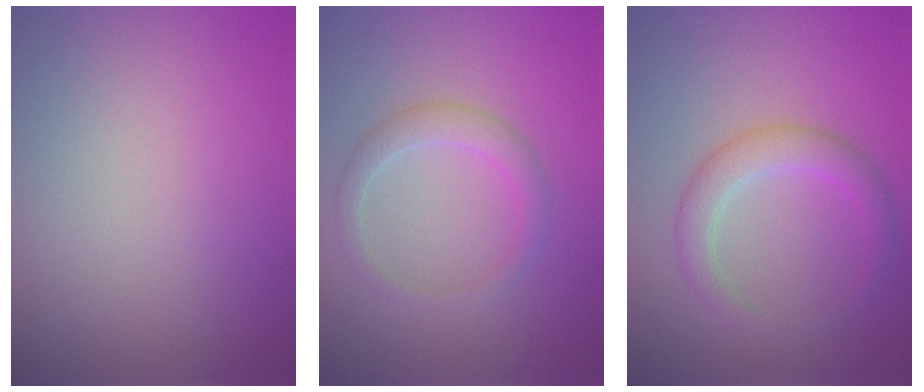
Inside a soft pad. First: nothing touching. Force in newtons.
{"total": 2.2, "press": 2.2, "slide": 0.1}
{"total": 2.9, "press": 2.9, "slide": 0.1}